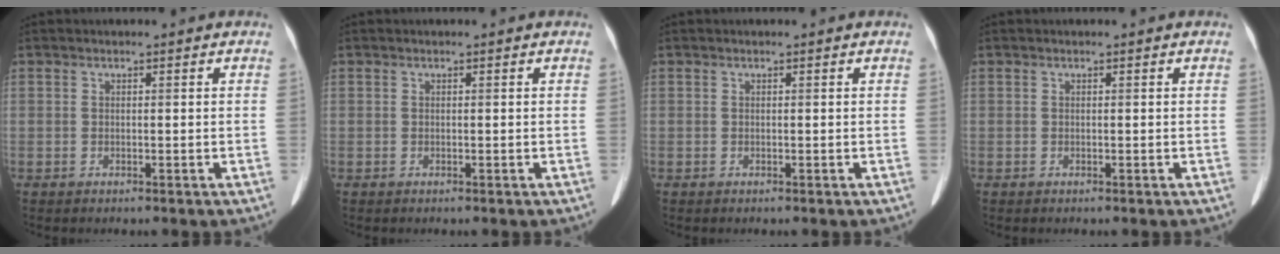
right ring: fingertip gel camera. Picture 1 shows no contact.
{"total": 0.0}
{"total": 0.0}
{"total": 0.0}